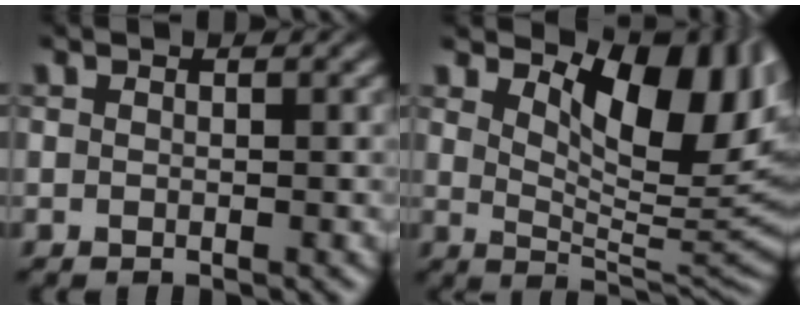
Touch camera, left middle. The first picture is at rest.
{"total": 9.8, "force": [3.6, 4.7, 7.9], "torque": [-0.112, -0.010, 0.058]}